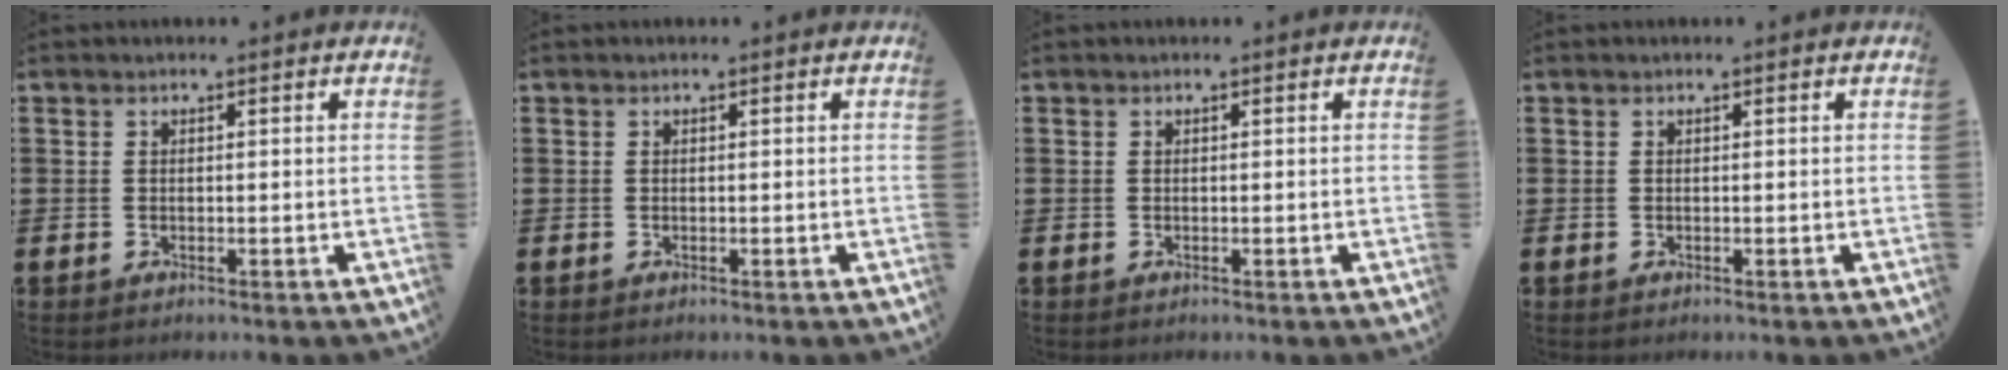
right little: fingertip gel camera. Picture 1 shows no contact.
{"total": 0.0}
{"total": 0.0}
{"total": 0.0}